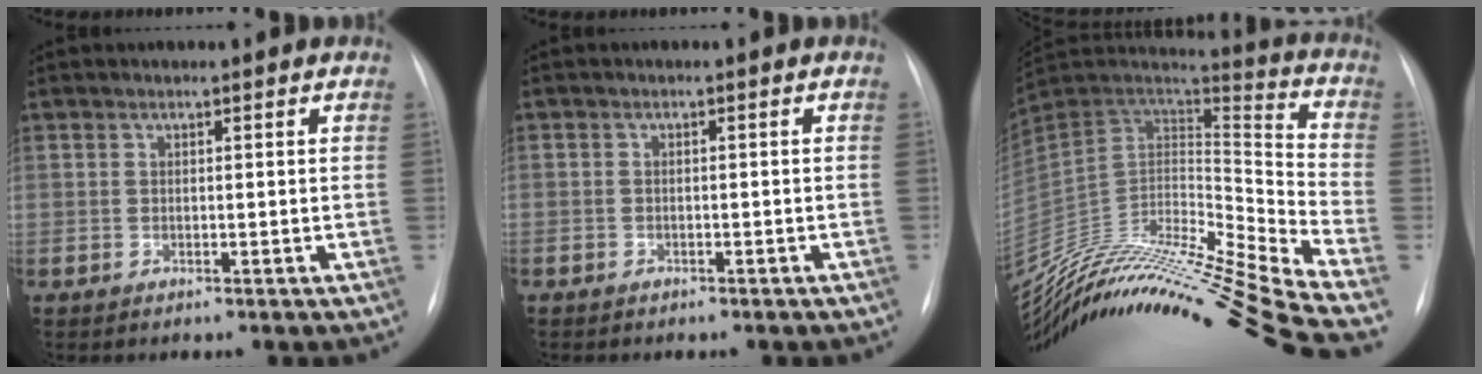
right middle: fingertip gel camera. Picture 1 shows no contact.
{"total": 1.7, "force": [-1.3, 0.9, 0.5], "torque": [-0.009, 0.001, -0.014]}
{"total": 33.0, "force": [-28.3, 0.1, 17.0], "torque": [-0.258, -0.033, -0.457]}